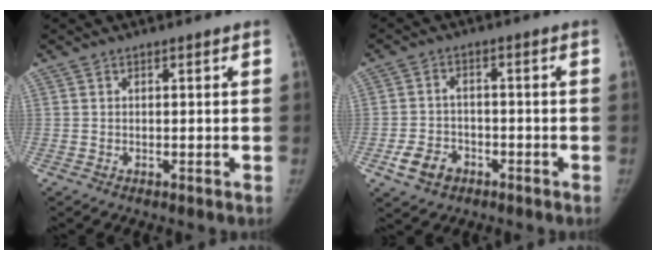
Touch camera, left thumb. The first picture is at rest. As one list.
[{"total": 6.0, "force": [-3.1, 4.3, 2.9], "torque": [-0.047, 0.018, -0.050]}]